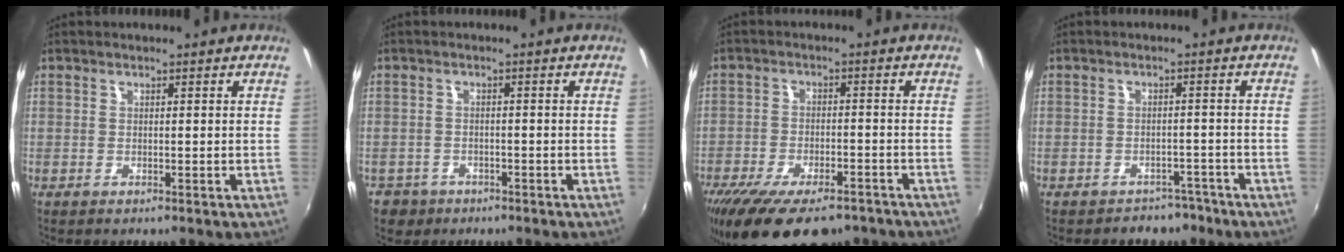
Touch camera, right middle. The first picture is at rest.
{"total": 4.6, "force": [-2.7, 3.6, 1.2], "torque": [-0.041, -0.002, -0.040]}
{"total": 17.4, "force": [-12.7, 6.6, 9.9], "torque": [-0.202, -0.040, -0.190]}
{"total": 5.3, "force": [-4.3, 3.0, 0.9], "torque": [-0.016, 0.011, -0.050]}